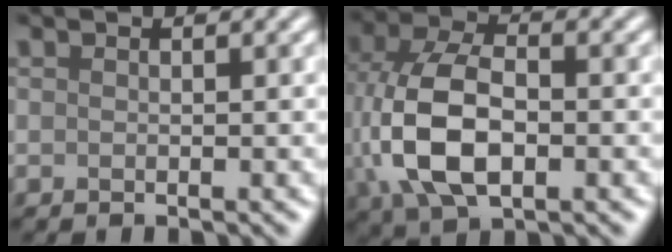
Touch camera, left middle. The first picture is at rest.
{"total": 9.4, "force": [-0.8, 5.8, 7.4], "torque": [-0.174, 0.003, -0.019]}